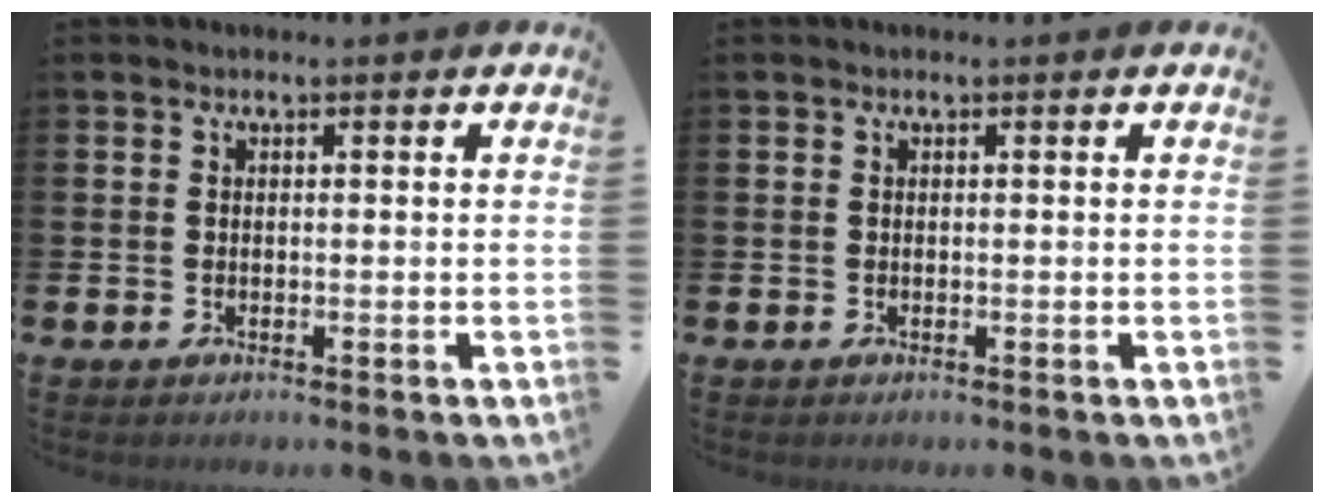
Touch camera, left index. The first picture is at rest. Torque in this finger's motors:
{"motor_torque": [0.00, 0.00, 0.00, 0.00]}